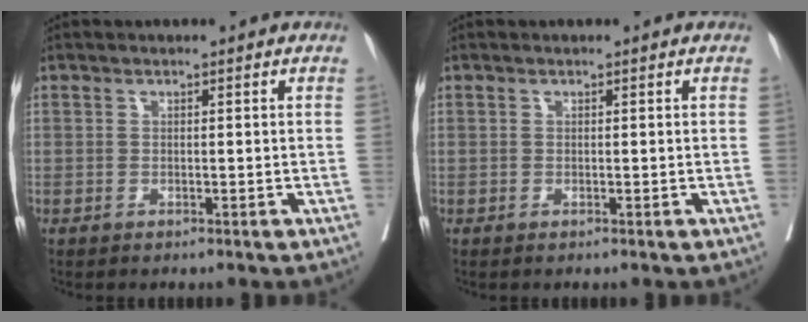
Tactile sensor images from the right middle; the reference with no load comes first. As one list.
[{"total": 0.0}]